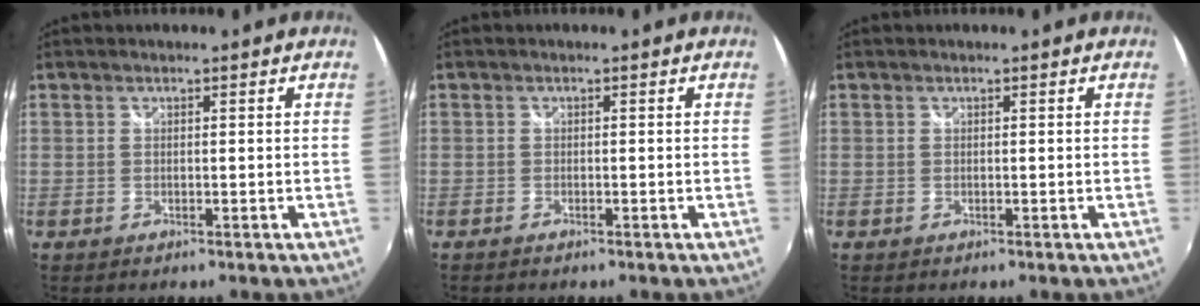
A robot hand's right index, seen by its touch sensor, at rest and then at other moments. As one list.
[{"total": 0.8, "force": [-0.7, 0.3, 0.3], "torque": [-0.007, -0.002, -0.015]}, {"total": 0.0}]